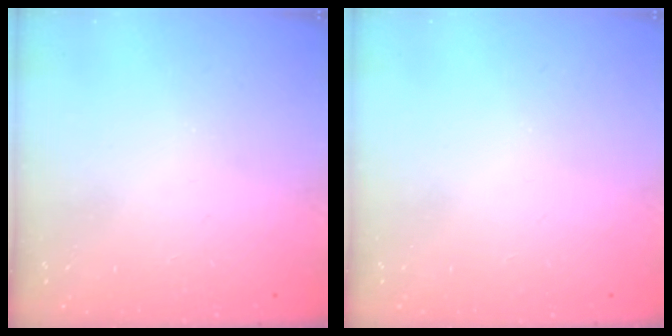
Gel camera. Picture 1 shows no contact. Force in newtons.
{"total": 0.0}